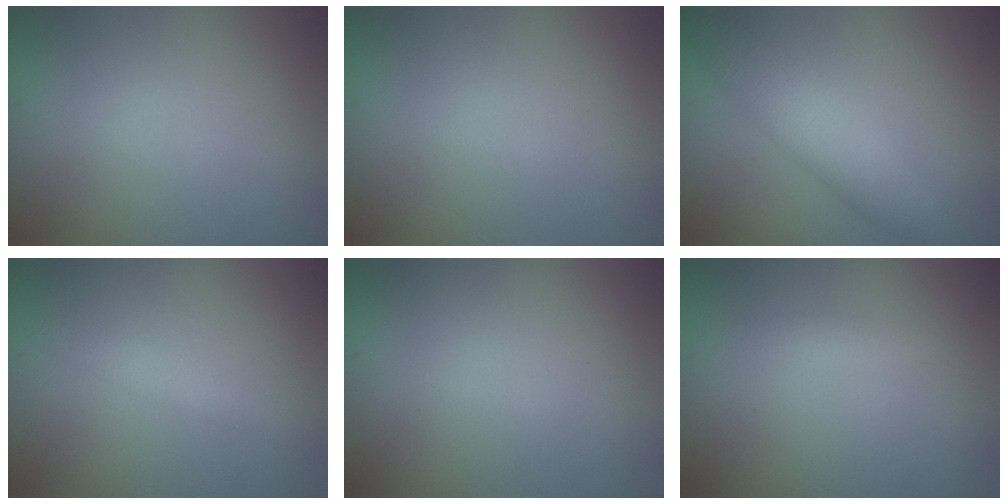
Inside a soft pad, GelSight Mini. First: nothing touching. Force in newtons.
{"total": 0.0}
{"total": 4.7, "press": 4.7, "slide": 0.1}
{"total": 1.5, "press": 1.5, "slide": 0.1}
{"total": 0.0}
{"total": 1.1, "press": 1.1, "slide": 0.1}